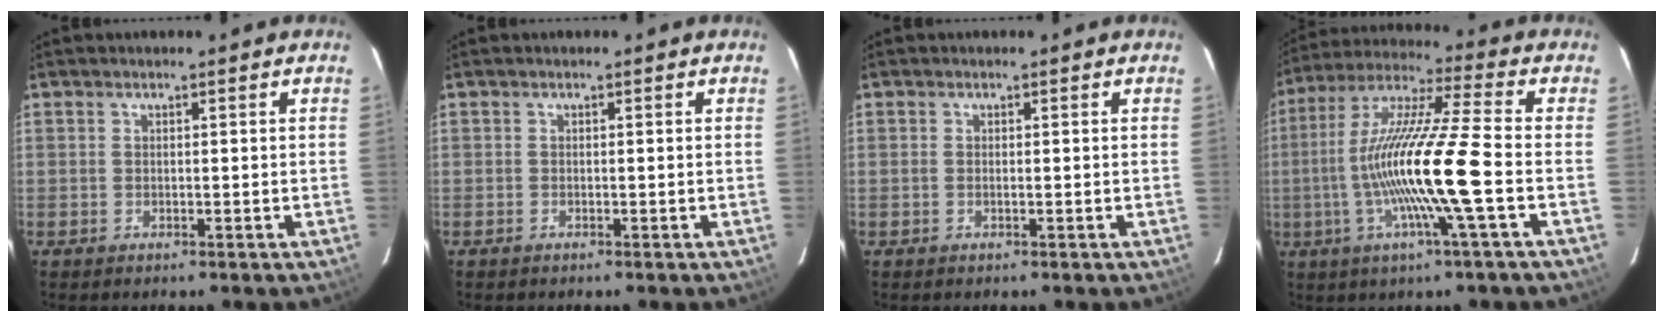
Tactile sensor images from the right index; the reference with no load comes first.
{"total": 0.0}
{"total": 0.0}
{"total": 17.3, "force": [-3.6, -0.8, 16.9], "torque": [-0.323, -0.004, -0.070]}